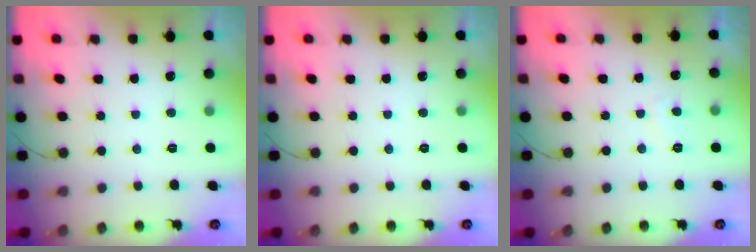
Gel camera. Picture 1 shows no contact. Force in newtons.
{"total": 0.0}
{"total": 1.7, "press": 1.6, "slide": 0.6}